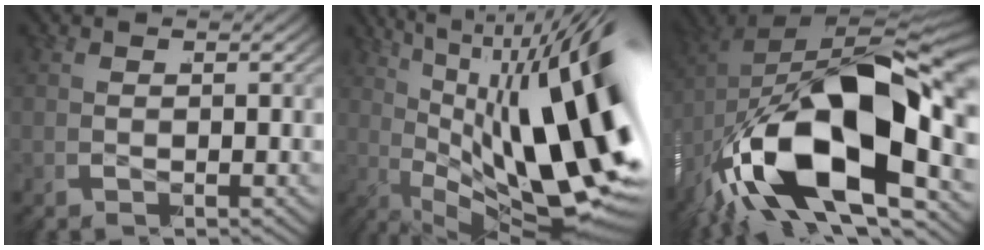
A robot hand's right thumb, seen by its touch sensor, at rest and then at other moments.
{"total": 20.4, "force": [-2.0, 9.9, 17.7], "torque": [-0.273, -0.027, -0.009]}
{"total": 19.5, "force": [-2.4, 10.9, 16.0], "torque": [-0.343, -0.033, -0.021]}